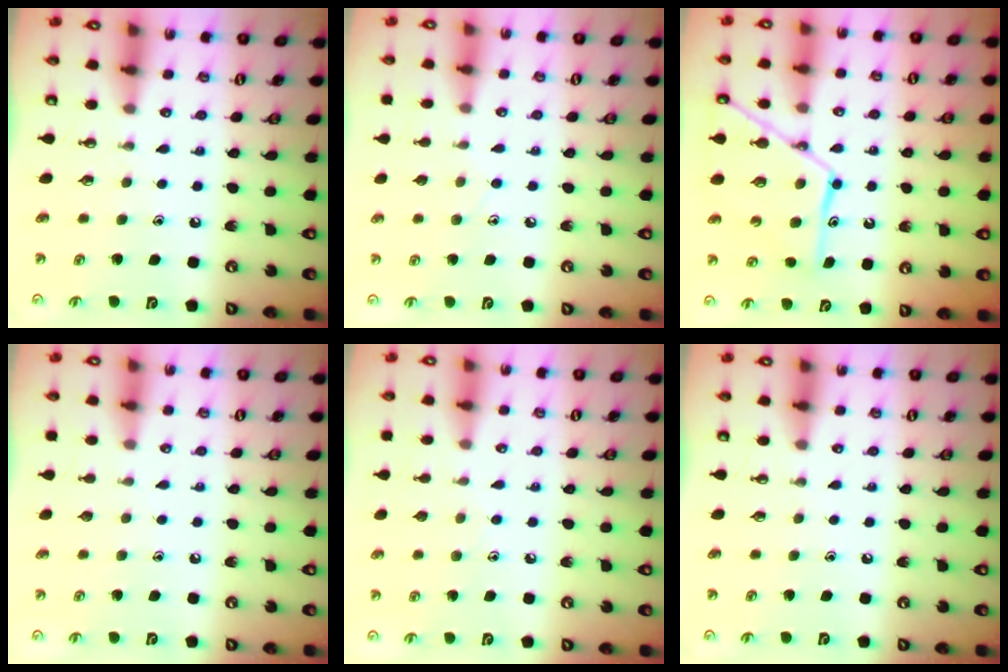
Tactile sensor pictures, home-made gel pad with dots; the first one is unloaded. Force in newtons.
{"total": 6.0, "press": 6.0, "slide": 0.5}
{"total": 14.2, "press": 14.2, "slide": 1.1}
{"total": 0.0}
{"total": 5.2, "press": 5.2, "slide": 0.7}
{"total": 0.0}